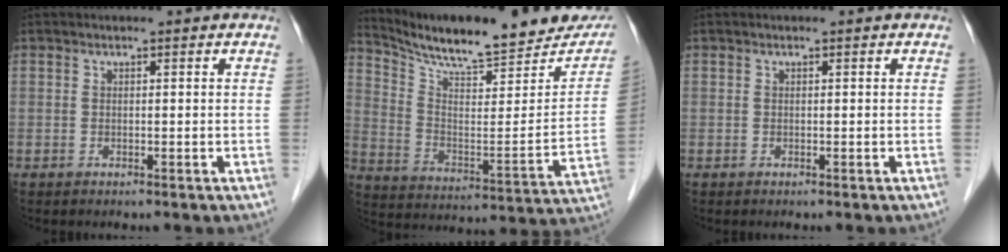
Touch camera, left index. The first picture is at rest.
{"total": 22.4, "force": [19.8, 4.4, 9.4], "torque": [-0.147, -0.036, 0.284]}
{"total": 0.0}